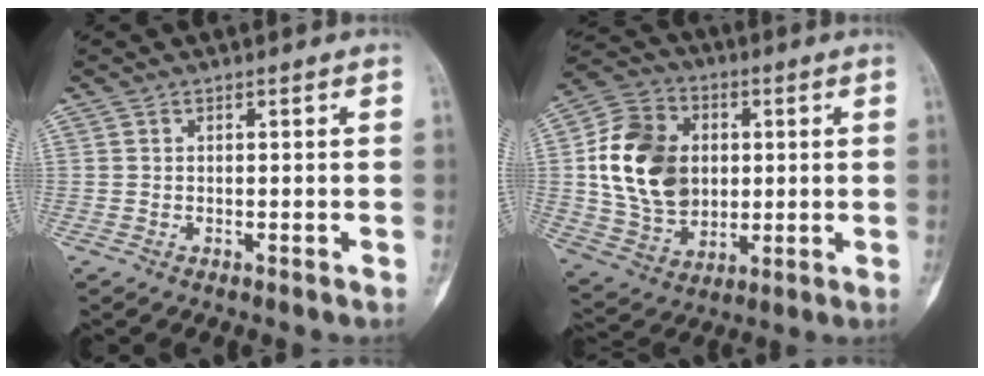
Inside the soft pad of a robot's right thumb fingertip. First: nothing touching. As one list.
[{"total": 17.9, "force": [2.0, 13.7, 11.4], "torque": [-0.178, 0.005, 0.041]}]